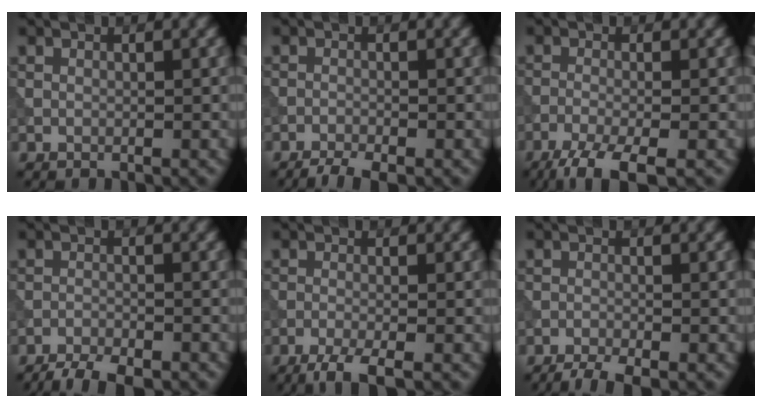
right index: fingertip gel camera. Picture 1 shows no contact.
{"total": 2.6, "force": [-2.2, 0.3, 1.4], "torque": [-0.030, -0.003, -0.043]}
{"total": 5.1, "force": [-3.5, 1.1, 3.6], "torque": [-0.061, -0.010, -0.075]}
{"total": 4.9, "force": [-4.3, 0.9, 2.1], "torque": [-0.040, -0.014, -0.073]}
{"total": 3.3, "force": [-2.2, 0.6, 2.4], "torque": [-0.044, -0.005, -0.051]}
{"total": 3.1, "force": [-2.5, 0.4, 1.8], "torque": [-0.036, -0.002, -0.050]}